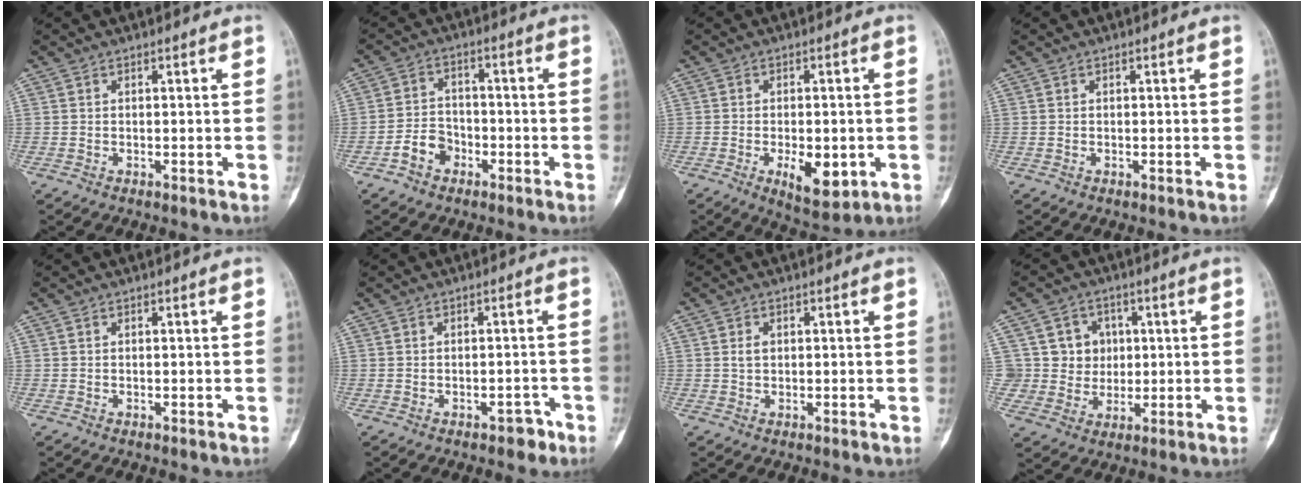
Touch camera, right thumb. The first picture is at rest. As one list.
[{"total": 5.5, "force": [-2.8, 4.1, 2.3], "torque": [-0.026, 0.029, -0.054]}, {"total": 8.3, "force": [-2.4, 3.9, 7.0], "torque": [-0.095, -0.007, -0.024]}, {"total": 0.0}, {"total": 0.0}, {"total": 2.5, "force": [-1.7, 1.4, 1.3], "torque": [-0.008, 0.015, -0.019]}, {"total": 1.6, "force": [0.3, 1.1, 1.1], "torque": [-0.018, 0.002, 0.007]}, {"total": 8.7, "force": [1.8, 8.3, 1.6], "torque": [0.020, 0.005, 0.033]}]